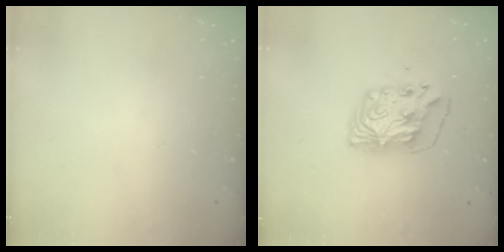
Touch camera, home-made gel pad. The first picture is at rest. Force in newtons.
{"total": 8.6, "press": 8.5, "slide": 1.1}